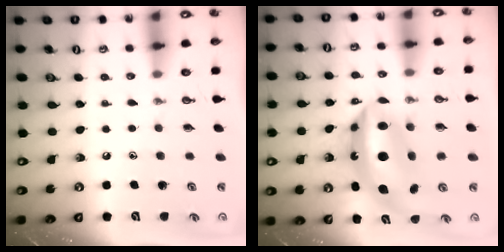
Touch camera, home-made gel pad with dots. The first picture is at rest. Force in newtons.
{"total": 15.1, "press": 15.0, "slide": 2.0}